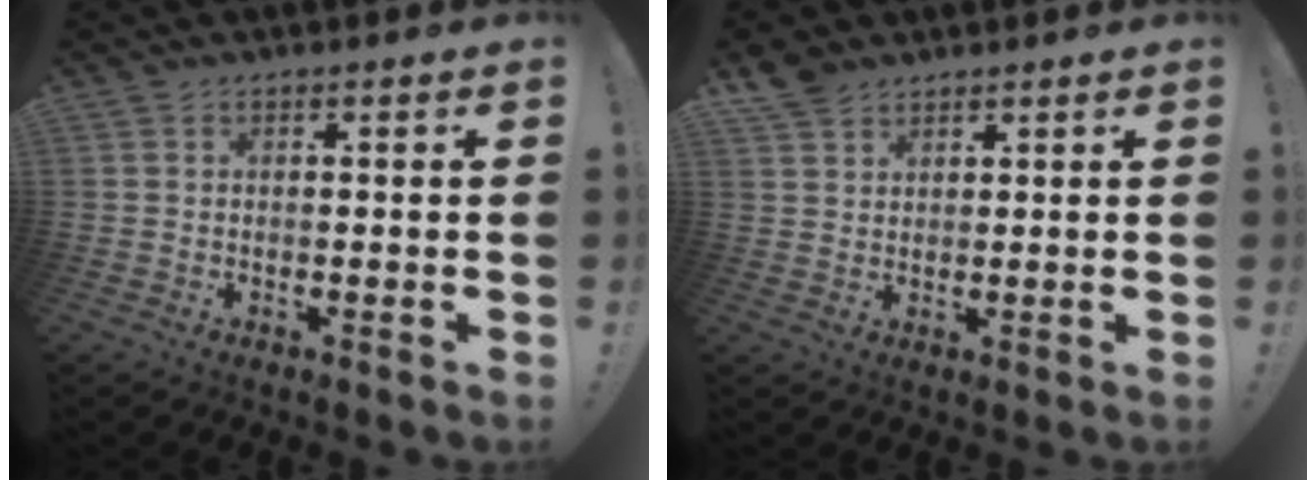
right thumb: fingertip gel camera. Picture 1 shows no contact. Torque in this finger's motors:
{"motor_torque": [-0.63, 0.74, 0.34, 0.27, 0.24]}